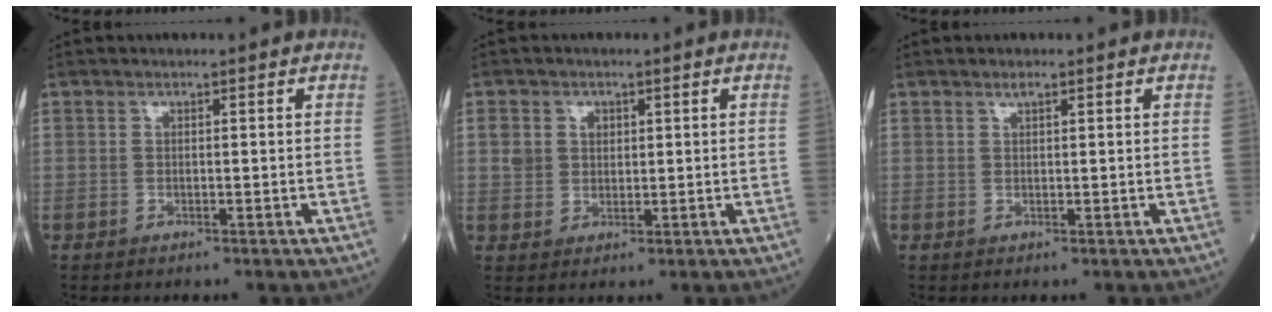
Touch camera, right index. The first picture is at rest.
{"total": 3.6, "force": [1.2, 3.0, 1.5], "torque": [-0.030, 0.012, 0.025]}
{"total": 0.8, "force": [0.6, 0.1, 0.5], "torque": [-0.011, 0.000, 0.011]}